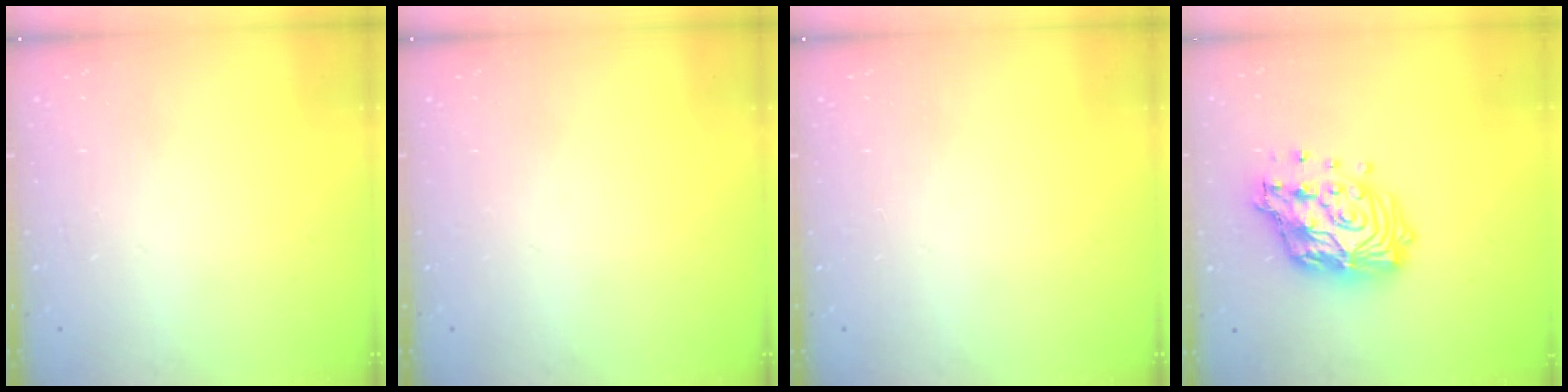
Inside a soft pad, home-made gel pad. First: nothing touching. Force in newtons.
{"total": 0.0}
{"total": 0.0}
{"total": 17.2, "press": 17.1, "slide": 1.6}